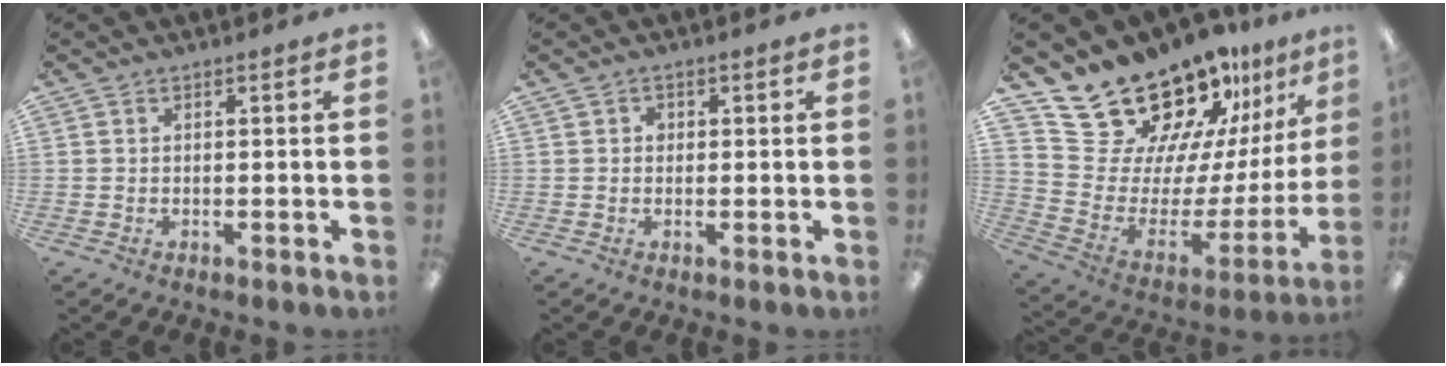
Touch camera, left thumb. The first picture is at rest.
{"total": 1.6, "force": [0.4, 1.4, 0.7], "torque": [-0.006, 0.004, 0.003]}
{"total": 21.8, "force": [19.6, 7.6, 6.0], "torque": [-0.101, -0.163, 0.361]}